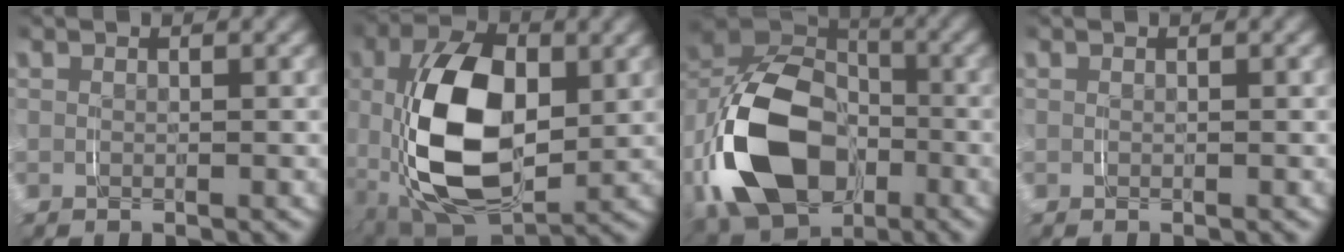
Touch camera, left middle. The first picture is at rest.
{"total": 12.2, "force": [-0.6, 7.5, 9.6], "torque": [-0.208, -0.035, 0.005]}
{"total": 12.9, "force": [-2.5, 9.1, 8.9], "torque": [-0.176, -0.017, -0.046]}
{"total": 0.0}